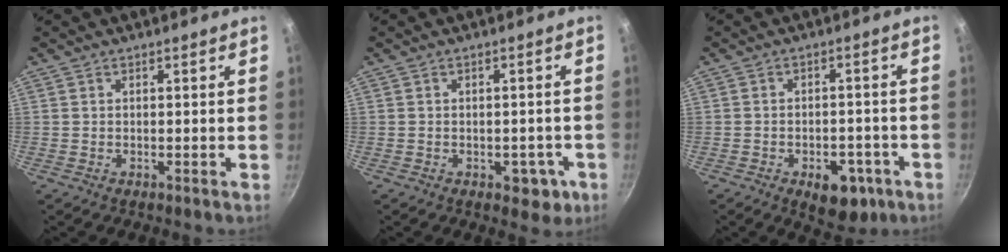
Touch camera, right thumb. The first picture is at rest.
{"total": 4.4, "force": [-2.0, 2.9, 2.7], "torque": [-0.009, 0.011, -0.022]}
{"total": 8.3, "force": [-4.1, 4.7, 5.5], "torque": [-0.055, 0.020, -0.050]}